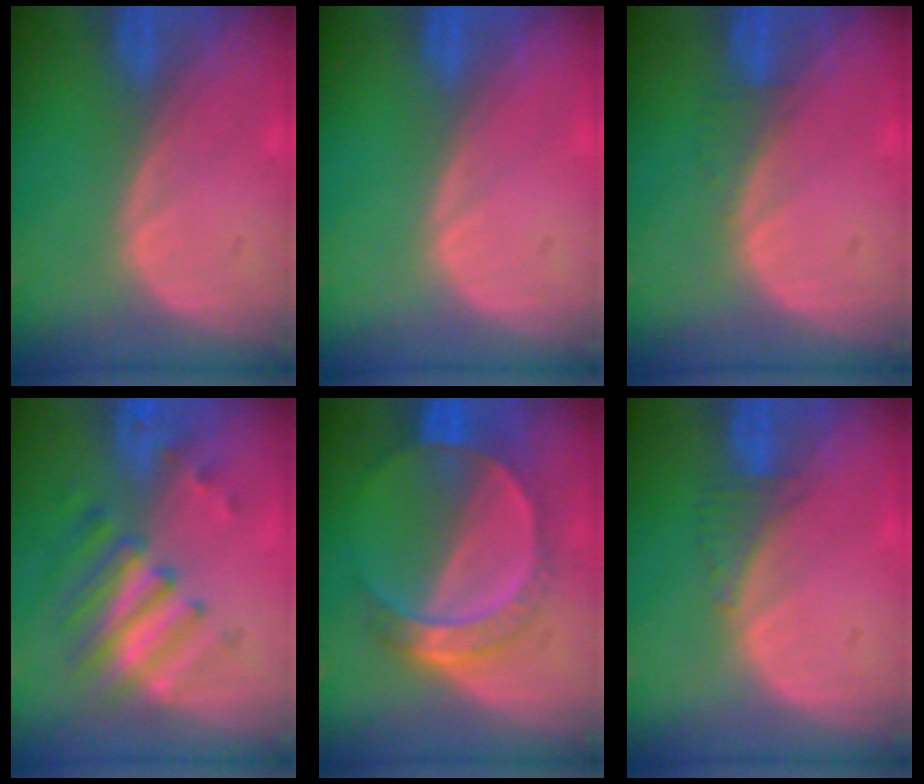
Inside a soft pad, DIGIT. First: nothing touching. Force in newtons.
{"total": 0.0}
{"total": 1.2, "press": 1.1, "slide": 0.4}
{"total": 7.7, "press": 6.8, "slide": 3.5}
{"total": 6.9, "press": 6.5, "slide": 2.4}
{"total": 1.9, "press": 1.8, "slide": 0.7}